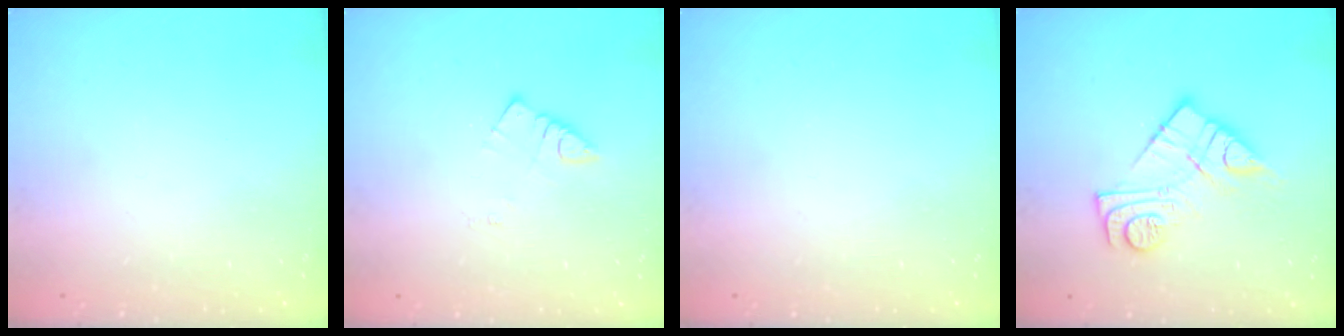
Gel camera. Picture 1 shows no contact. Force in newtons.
{"total": 2.6, "press": 2.6, "slide": 0.1}
{"total": 0.0}
{"total": 14.0, "press": 14.0, "slide": 0.9}